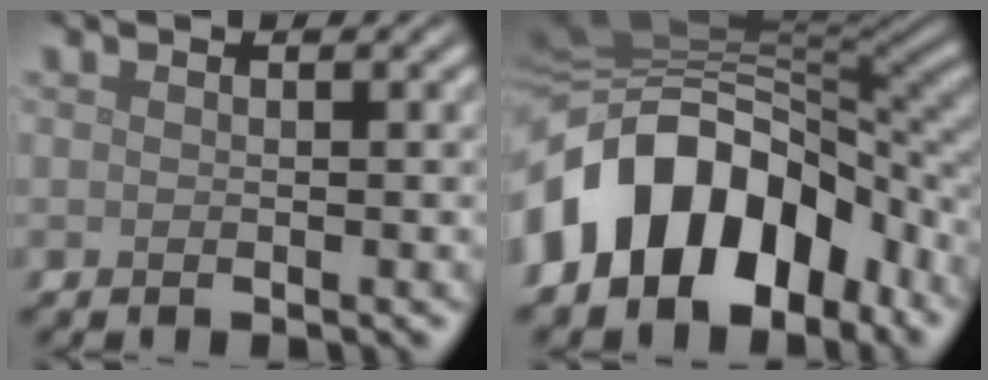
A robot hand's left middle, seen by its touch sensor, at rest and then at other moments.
{"total": 13.1, "force": [-4.8, 9.1, 8.2], "torque": [-0.145, 0.008, -0.087]}